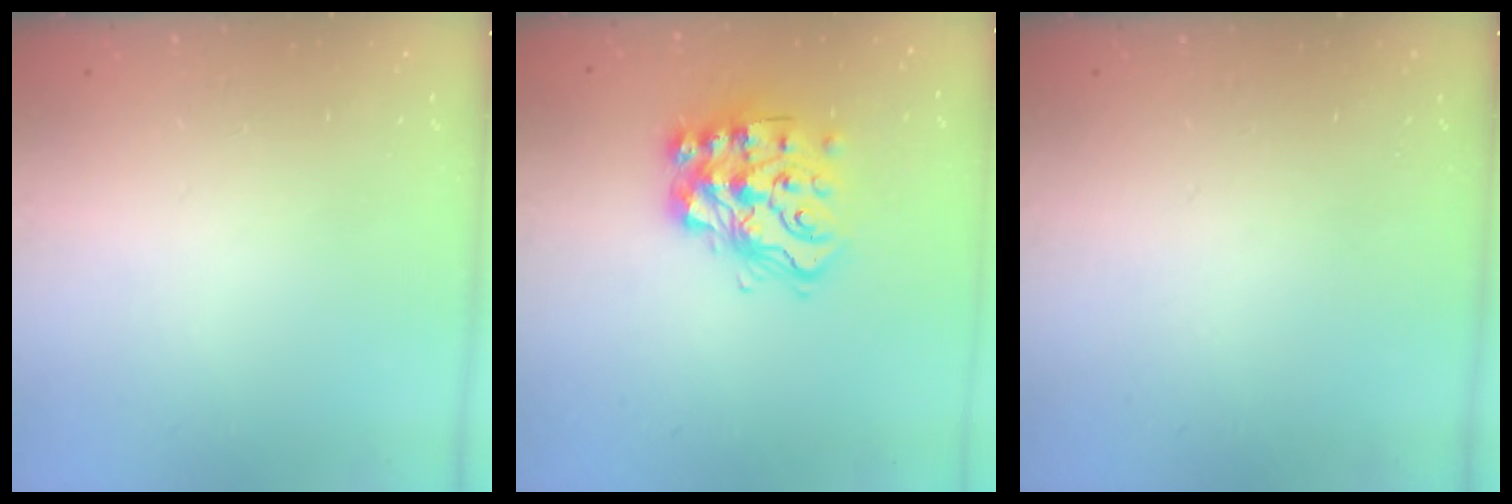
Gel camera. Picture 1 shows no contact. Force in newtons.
{"total": 16.4, "press": 16.1, "slide": 3.4}
{"total": 0.0}